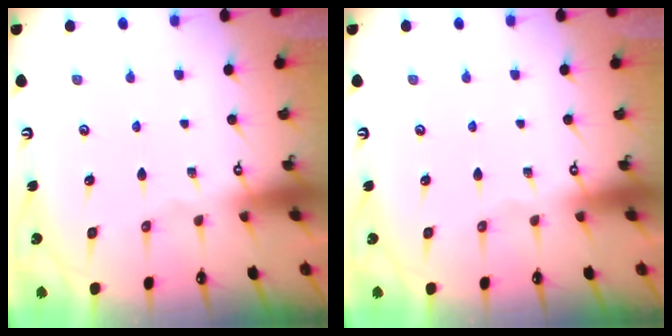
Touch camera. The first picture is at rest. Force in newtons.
{"total": 0.0}